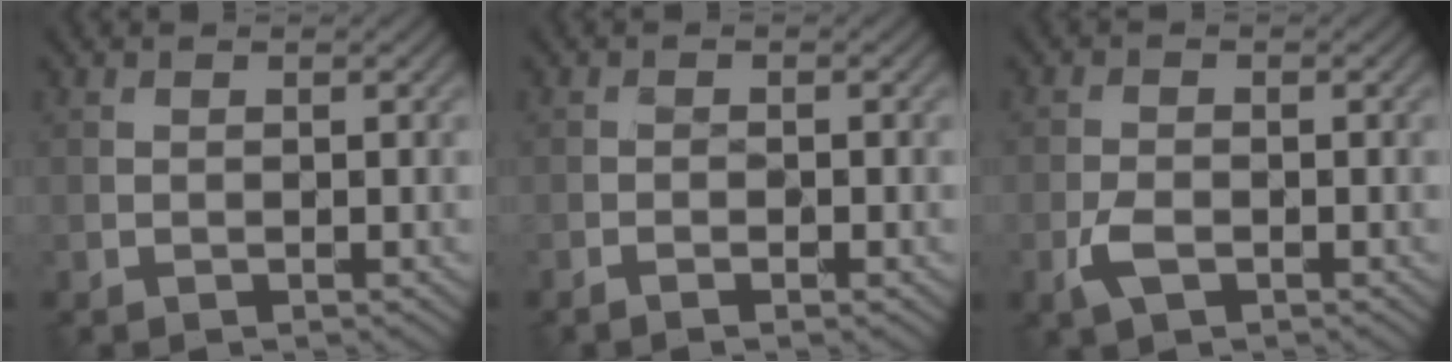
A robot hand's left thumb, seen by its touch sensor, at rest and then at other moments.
{"total": 1.5, "force": [-1.0, 0.3, 1.2], "torque": [-0.021, 0.001, -0.018]}
{"total": 3.0, "force": [-1.4, 1.6, 2.2], "torque": [-0.050, -0.005, -0.032]}